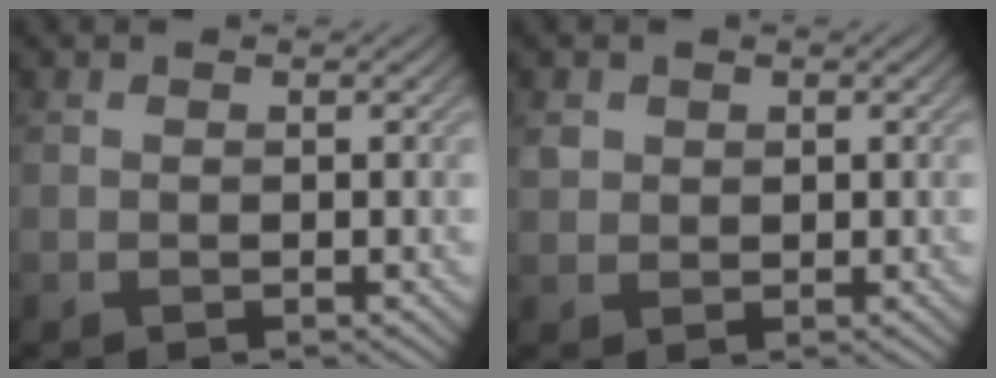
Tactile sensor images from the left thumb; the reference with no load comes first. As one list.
[{"total": 1.6, "force": [0.7, 1.4, 0.4], "torque": [-0.011, -0.002, 0.014]}]